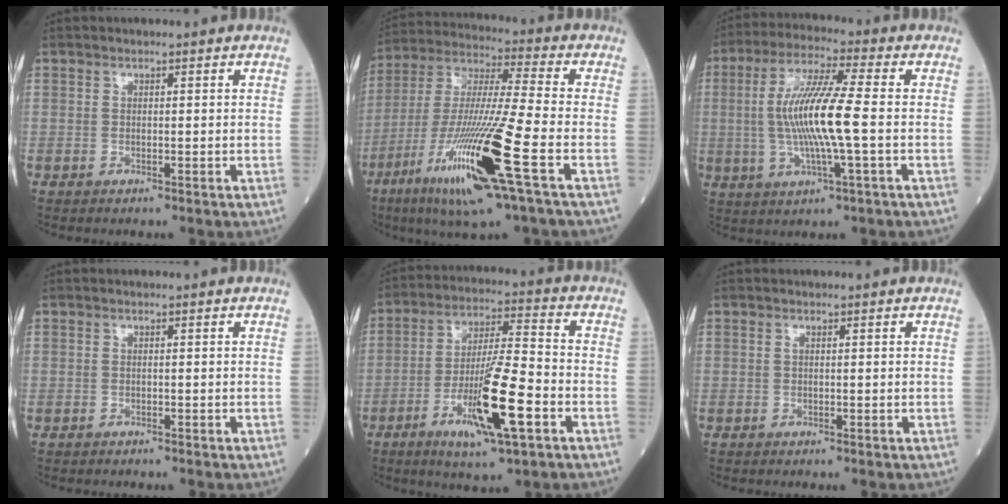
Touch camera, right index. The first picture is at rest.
{"total": 19.7, "force": [-8.3, 0.2, 17.8], "torque": [-0.372, -0.036, -0.157]}
{"total": 11.8, "force": [-0.6, 0.5, 11.7], "torque": [-0.237, 0.003, -0.015]}
{"total": 0.7, "force": [-0.6, 0.2, 0.2], "torque": [-0.008, -0.001, -0.010]}
{"total": 13.6, "force": [-5.3, 1.2, 12.5], "torque": [-0.229, -0.014, -0.091]}
{"total": 0.0}